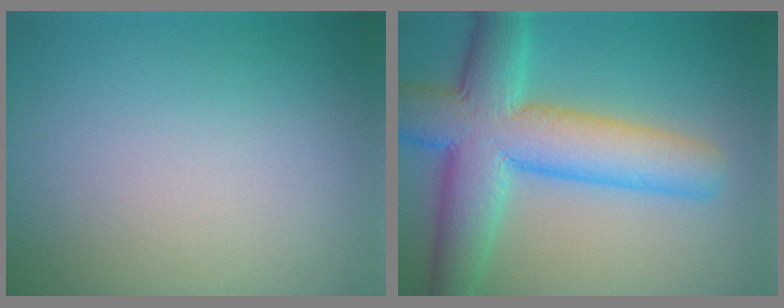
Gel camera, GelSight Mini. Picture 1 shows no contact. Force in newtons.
{"total": 10.3, "press": 10.3, "slide": 0.2}